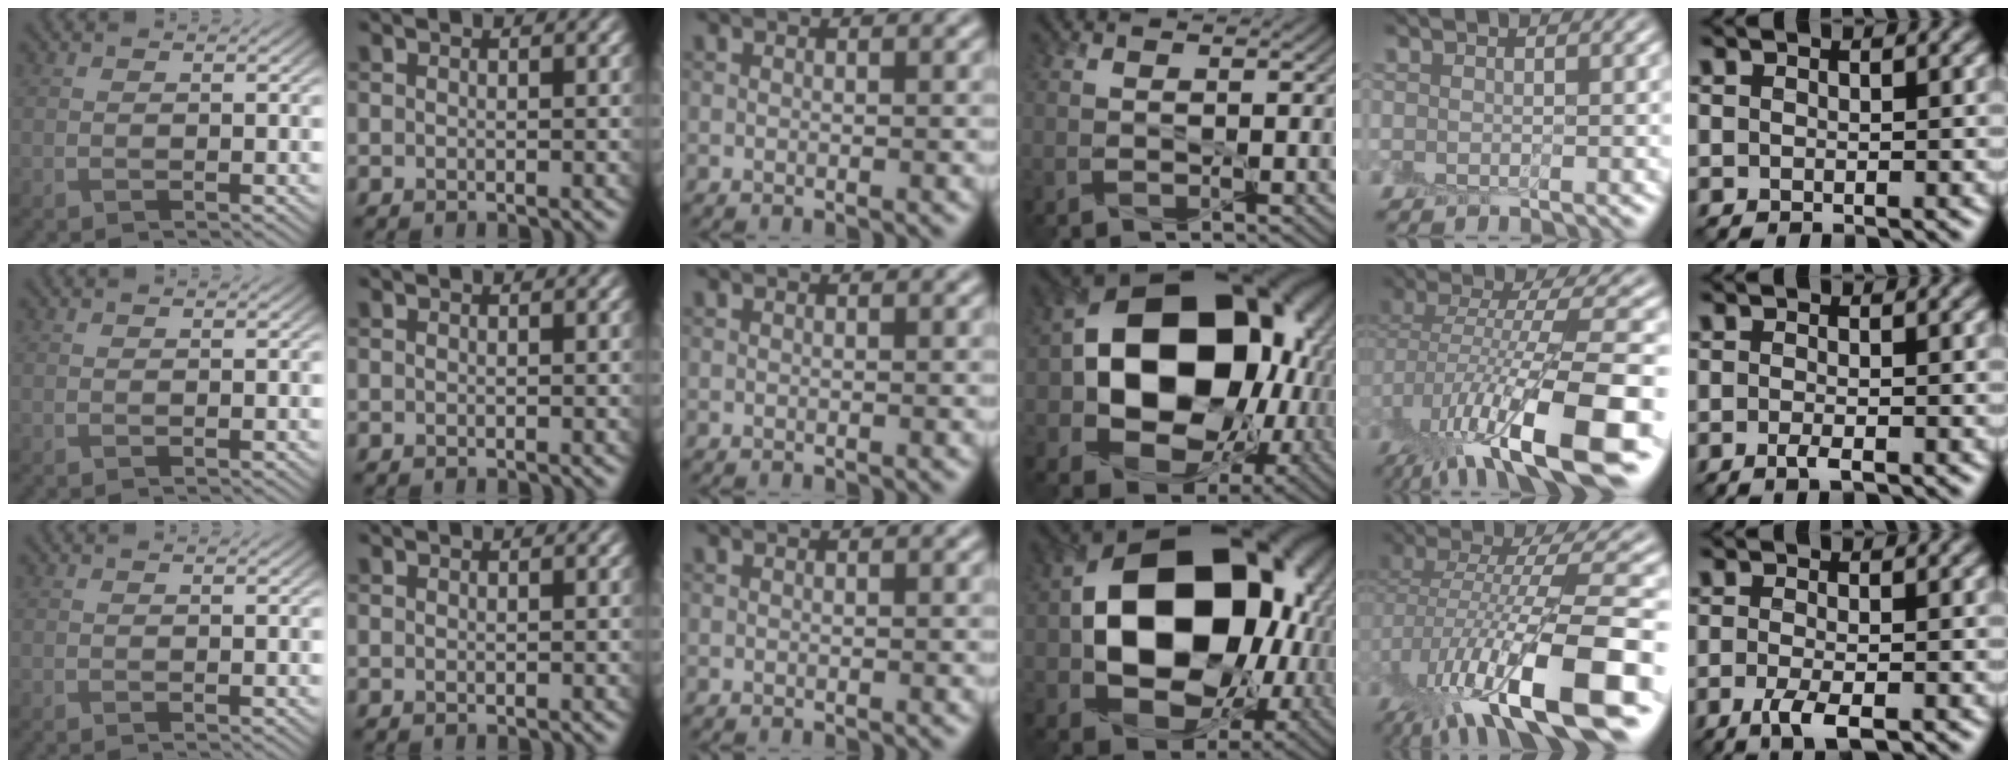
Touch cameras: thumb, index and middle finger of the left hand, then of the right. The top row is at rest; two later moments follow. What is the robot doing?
{"motion": "peel", "object": "envelope seal"}